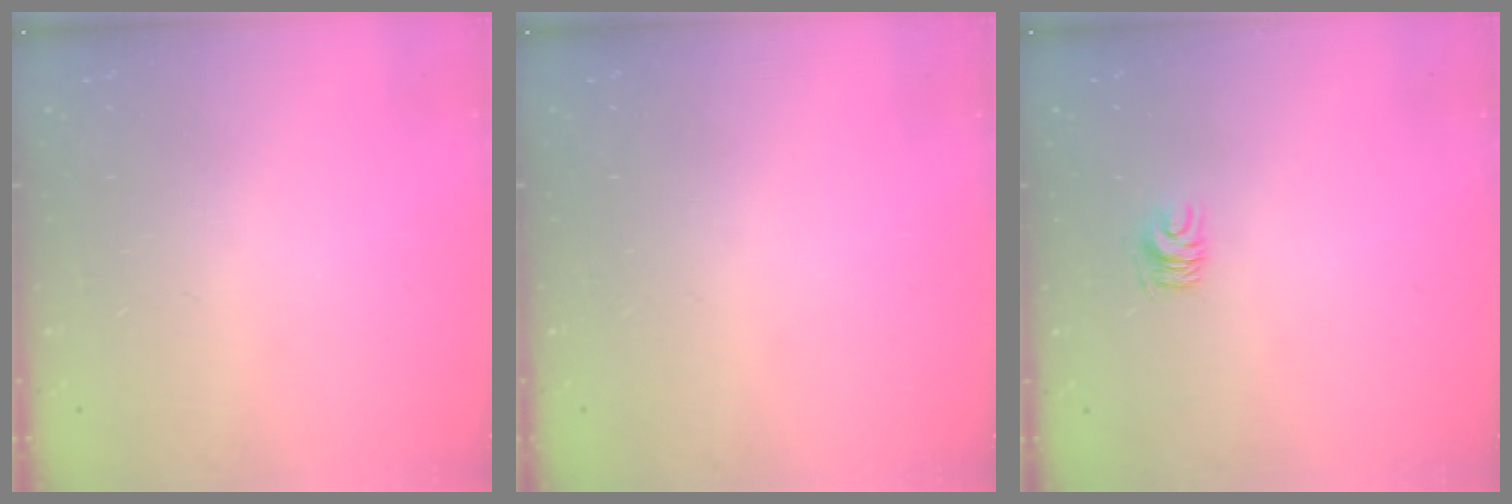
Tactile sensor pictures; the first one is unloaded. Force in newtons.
{"total": 0.0}
{"total": 4.5, "press": 4.4, "slide": 0.5}